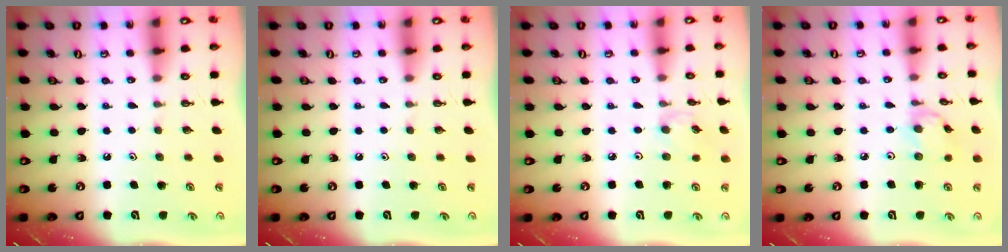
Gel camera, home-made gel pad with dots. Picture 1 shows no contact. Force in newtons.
{"total": 0.0}
{"total": 2.5, "press": 2.5, "slide": 0.3}
{"total": 5.4, "press": 5.4, "slide": 0.3}